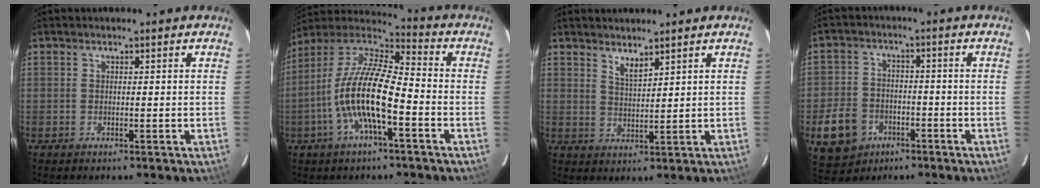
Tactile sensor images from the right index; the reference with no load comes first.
{"total": 15.7, "force": [-5.0, 4.1, 14.3], "torque": [-0.275, -0.004, -0.101]}
{"total": 3.2, "force": [2.7, 0.6, 1.7], "torque": [-0.030, -0.002, 0.047]}
{"total": 11.0, "force": [-5.1, 8.6, 4.7], "torque": [-0.131, 0.015, -0.071]}